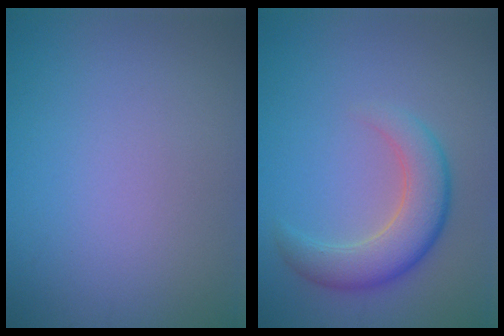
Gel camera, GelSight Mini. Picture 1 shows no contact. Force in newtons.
{"total": 4.8, "press": 4.8, "slide": 0.2}